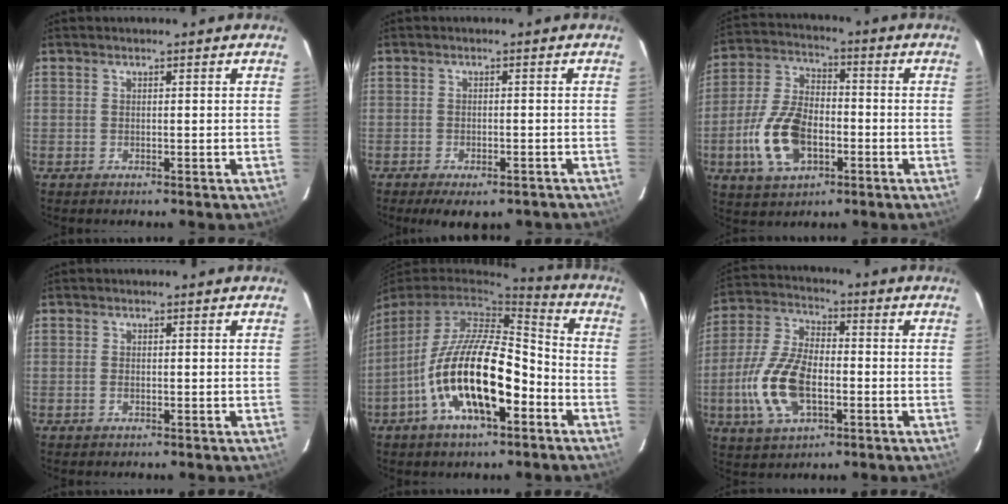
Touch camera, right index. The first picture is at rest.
{"total": 7.8, "force": [-5.9, 2.8, 4.3], "torque": [-0.089, -0.018, -0.078]}
{"total": 14.0, "force": [-4.5, 8.0, 10.5], "torque": [-0.228, 0.007, -0.077]}
{"total": 0.8, "force": [-0.3, 0.5, 0.6], "torque": [-0.013, 0.000, -0.006]}
{"total": 18.0, "force": [-7.1, 6.6, 15.2], "torque": [-0.285, -0.009, -0.127]}
{"total": 14.6, "force": [-3.8, 7.5, 11.9], "torque": [-0.264, 0.004, -0.071]}